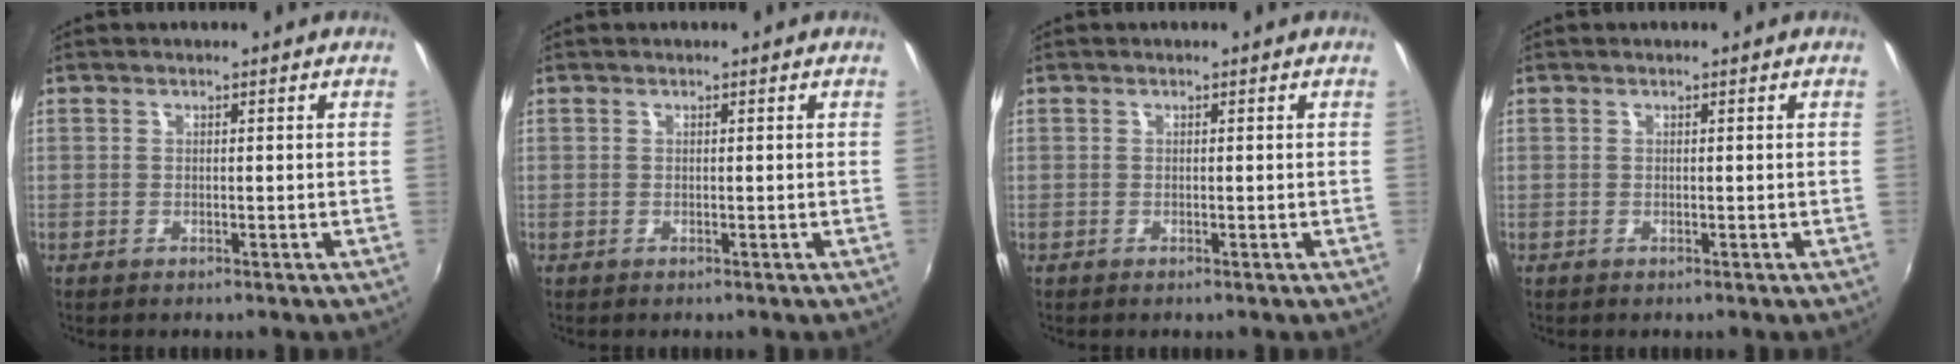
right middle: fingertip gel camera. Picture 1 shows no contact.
{"total": 0.0}
{"total": 0.0}
{"total": 0.0}